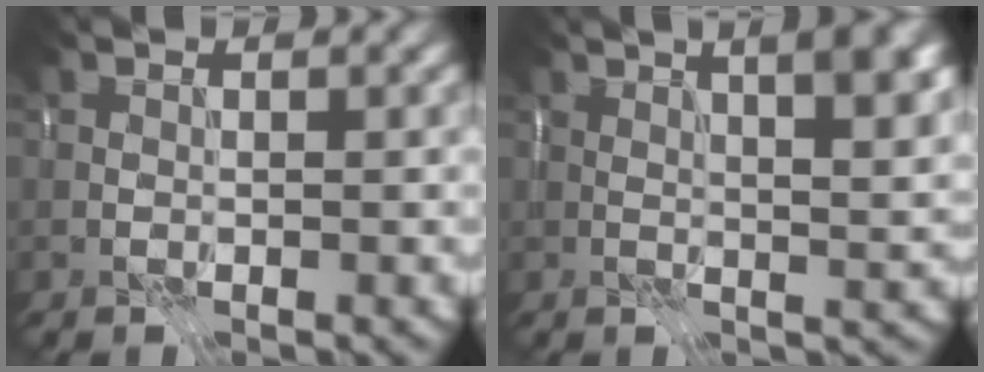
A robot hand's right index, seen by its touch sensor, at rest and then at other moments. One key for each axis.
{"total": 8.5, "fx": 4.0, "fy": 3.0, "fz": 6.9, "tx": -0.051, "ty": 0.036, "tz": 0.035}